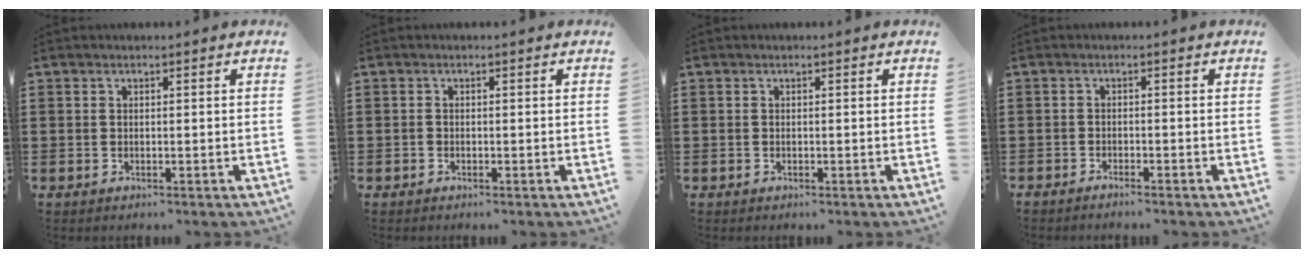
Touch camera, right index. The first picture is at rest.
{"total": 0.6, "force": [-0.4, 0.4, 0.2], "torque": [-0.004, 0.002, -0.008]}
{"total": 0.0}
{"total": 1.1, "force": [-1.1, -0.1, 0.0], "torque": [-0.003, 0.001, -0.023]}